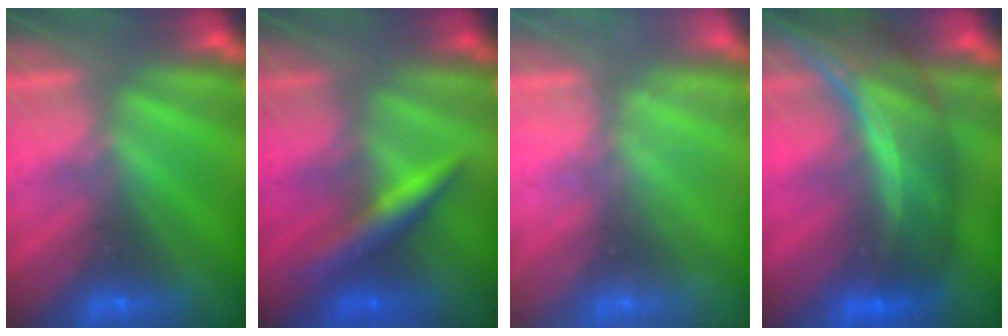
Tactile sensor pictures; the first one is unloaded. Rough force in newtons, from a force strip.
{"total": 2.3}
{"total": 2.4}
{"total": 10.9}